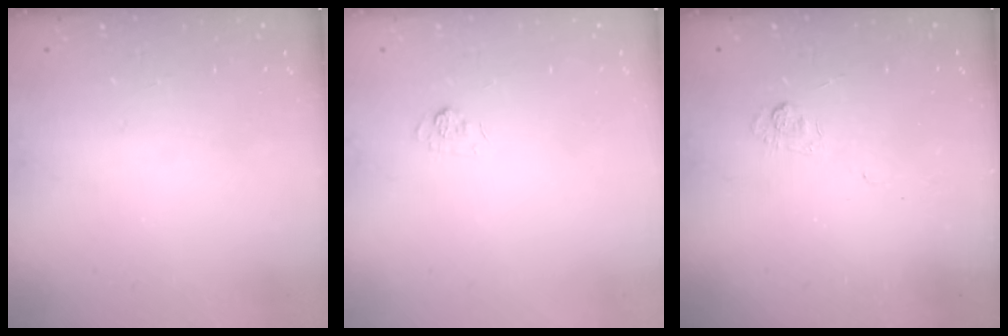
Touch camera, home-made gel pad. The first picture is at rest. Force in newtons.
{"total": 2.2, "press": 1.8, "slide": 1.3}
{"total": 3.0, "press": 2.5, "slide": 1.7}